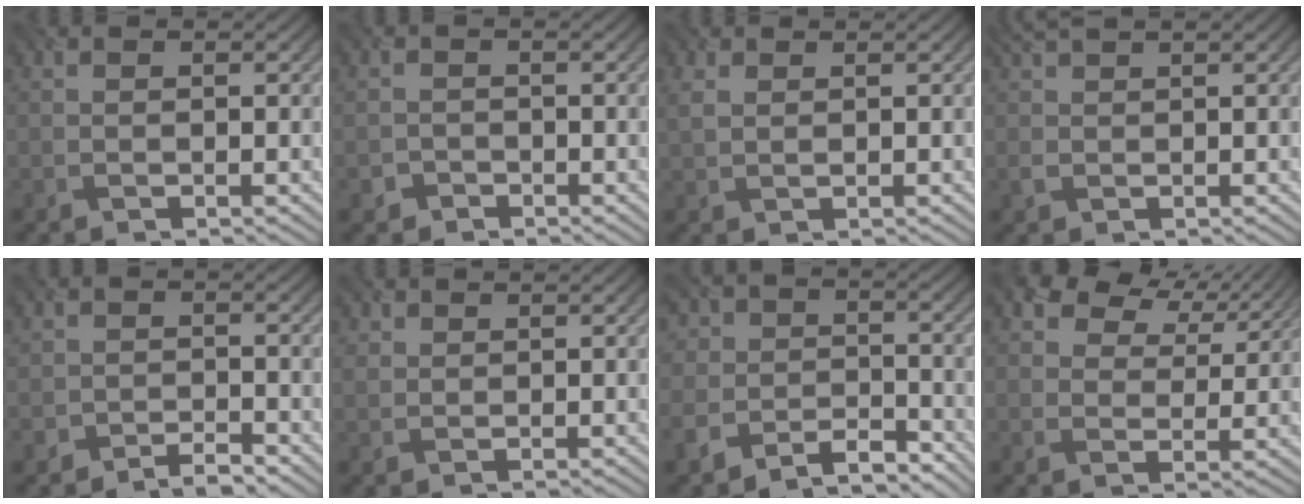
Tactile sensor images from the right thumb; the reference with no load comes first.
{"total": 1.3, "force": [-0.8, 1.0, -0.3], "torque": [0.009, -0.002, -0.022]}
{"total": 1.6, "force": [1.3, 0.6, 0.7], "torque": [-0.033, 0.001, 0.026]}
{"total": 1.9, "force": [1.6, 0.6, 0.9], "torque": [-0.032, 0.008, 0.032]}
{"total": 2.1, "force": [-1.9, 0.8, 0.3], "torque": [-0.001, 0.003, -0.042]}
{"total": 1.2, "force": [1.0, 0.5, -0.4], "torque": [-0.001, 0.000, 0.017]}
{"total": 6.4, "force": [-4.9, 3.6, 1.9], "torque": [-0.041, -0.015, -0.099]}
{"total": 6.8, "force": [4.8, 3.9, 2.9], "torque": [-0.064, 0.008, 0.075]}